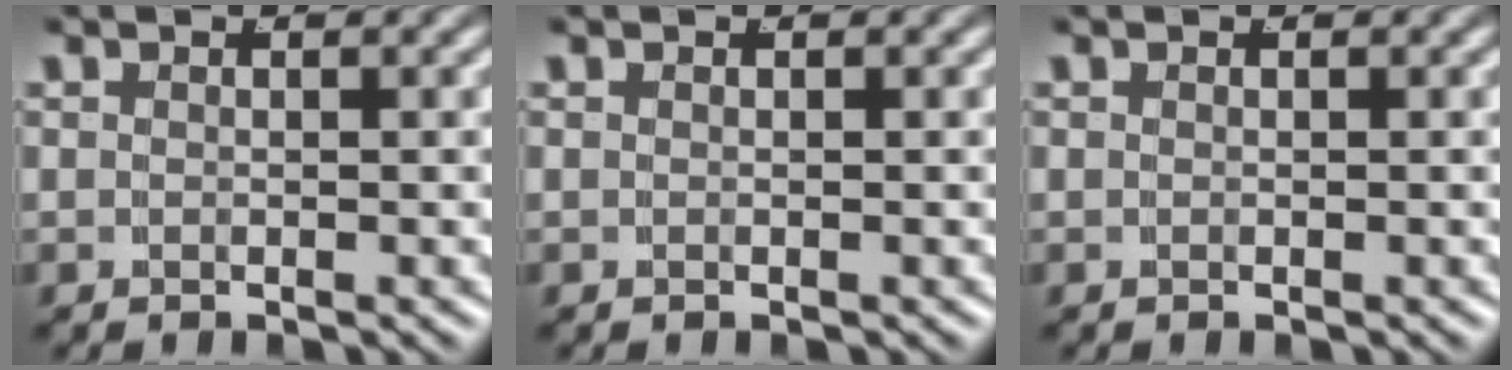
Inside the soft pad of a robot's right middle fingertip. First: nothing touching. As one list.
[{"total": 0.0}, {"total": 0.0}]